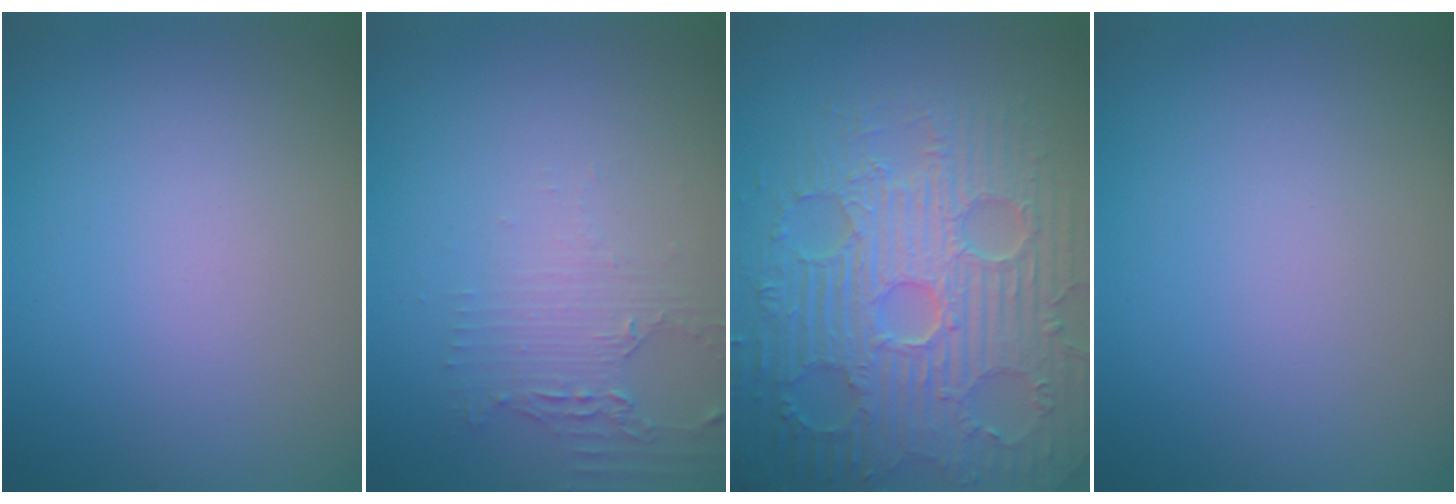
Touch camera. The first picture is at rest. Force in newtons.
{"total": 2.1, "press": 1.6, "slide": 1.4}
{"total": 9.2, "press": 6.5, "slide": 6.5}
{"total": 0.0}